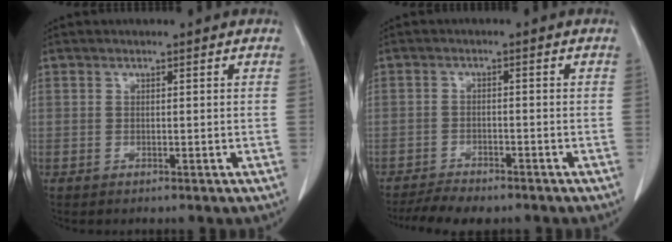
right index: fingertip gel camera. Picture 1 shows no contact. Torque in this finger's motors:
{"motor_torque": [0.45, -0.30, 0.20, 0.05]}